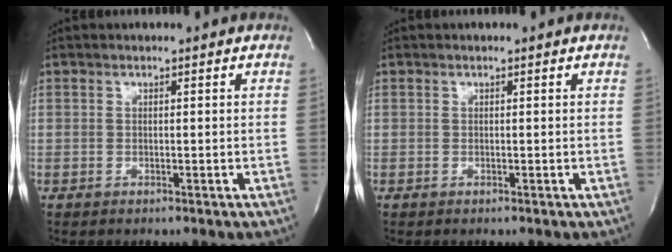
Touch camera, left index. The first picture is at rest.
{"total": 0.0}